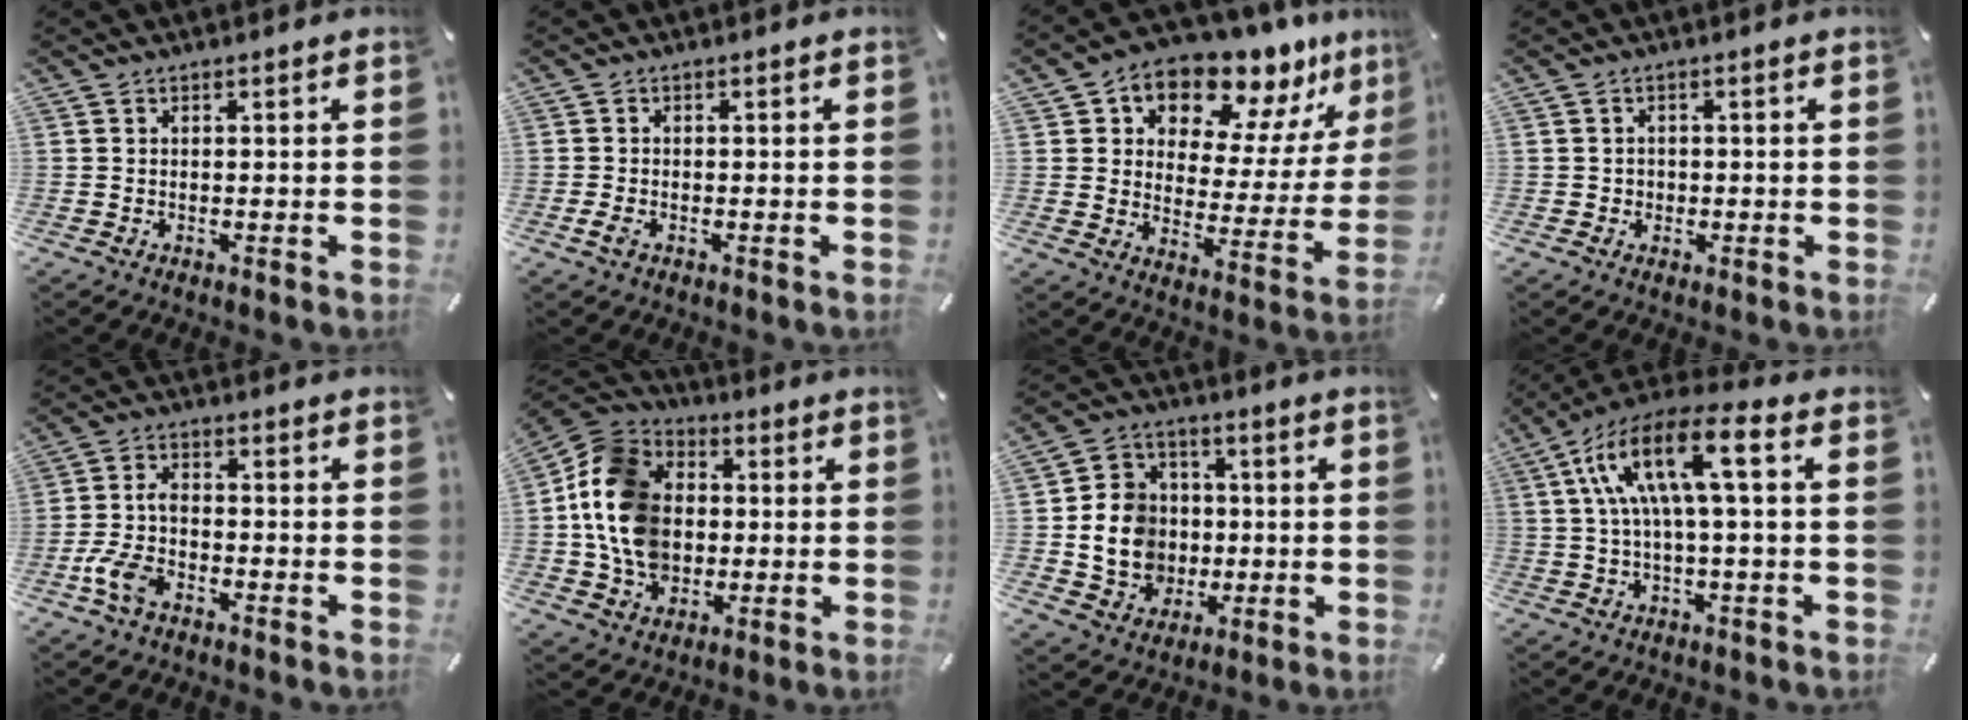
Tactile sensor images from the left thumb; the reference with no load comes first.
{"total": 1.6, "force": [-0.8, 0.8, 1.1], "torque": [-0.025, -0.001, -0.016]}
{"total": 13.1, "force": [11.0, 6.0, 3.6], "torque": [-0.068, -0.102, 0.193]}
{"total": 1.5, "force": [-0.2, 1.5, 0.4], "torque": [-0.008, 0.006, -0.007]}
{"total": 6.8, "force": [-3.2, 3.8, 4.7], "torque": [-0.105, 0.015, -0.063]}
{"total": 15.9, "force": [-1.0, 13.3, 8.7], "torque": [-0.204, 0.020, -0.020]}
{"total": 12.1, "force": [-0.7, 11.0, 5.0], "torque": [-0.103, 0.008, -0.004]}
{"total": 13.8, "force": [2.9, 3.9, 12.9], "torque": [-0.264, -0.006, 0.046]}